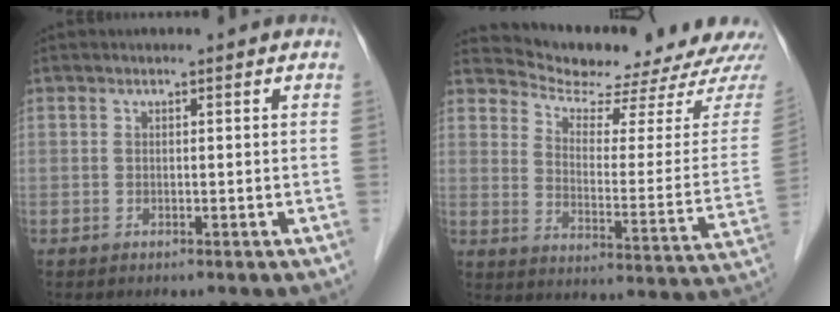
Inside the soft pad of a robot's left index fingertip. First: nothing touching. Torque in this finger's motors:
{"motor_torque": [-0.62, -0.78, 0.00, -0.02]}